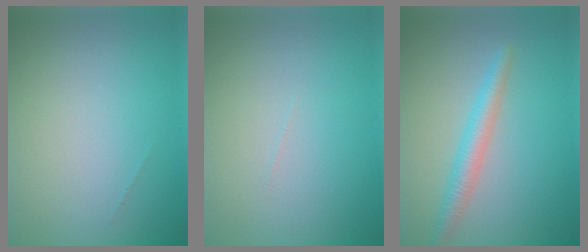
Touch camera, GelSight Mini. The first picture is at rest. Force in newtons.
{"total": 0.0}
{"total": 2.8, "press": 2.8, "slide": 0.0}